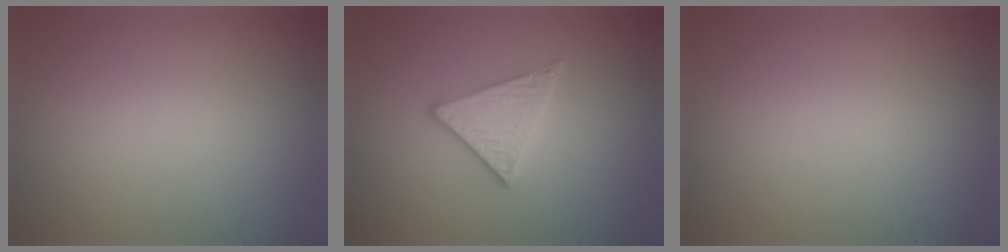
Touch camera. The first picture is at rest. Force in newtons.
{"total": 2.8, "press": 2.7, "slide": 0.8}
{"total": 0.0}